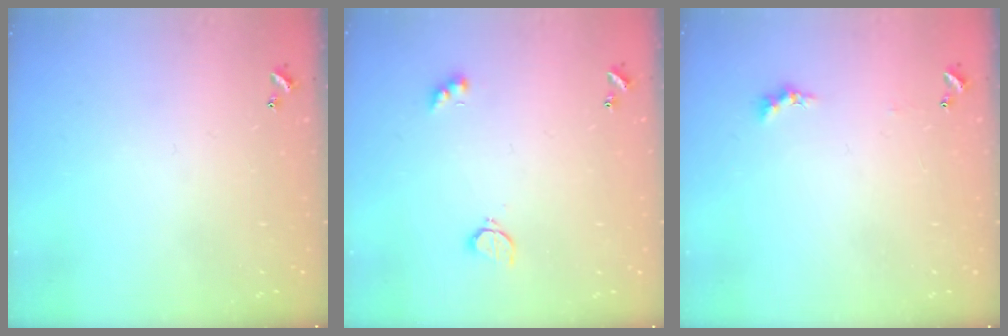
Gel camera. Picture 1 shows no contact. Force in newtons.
{"total": 3.3, "press": 3.3, "slide": 0.6}
{"total": 0.6, "press": 0.4, "slide": 0.5}